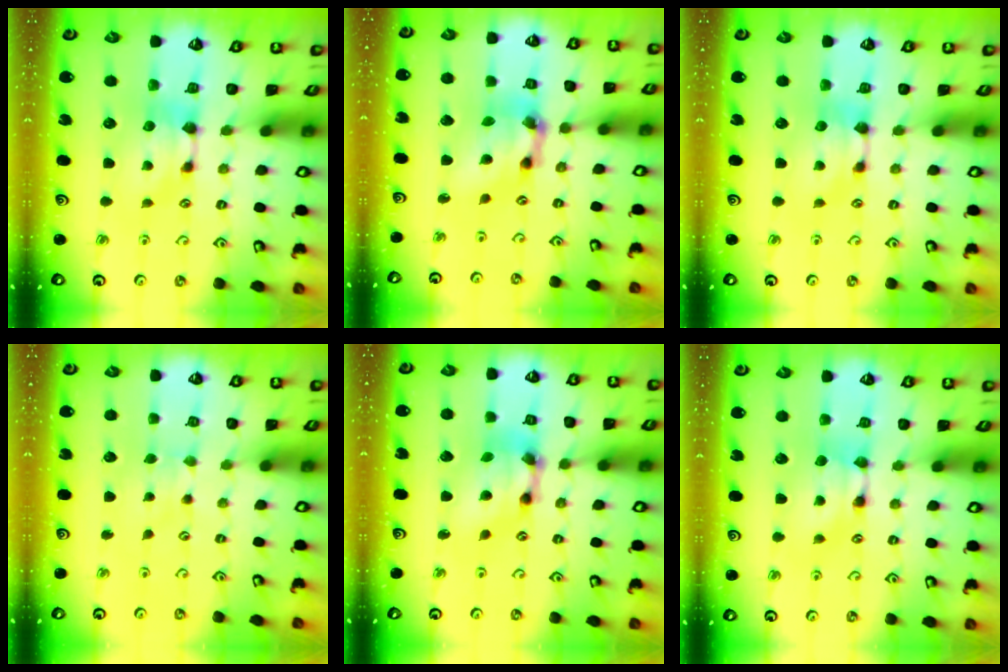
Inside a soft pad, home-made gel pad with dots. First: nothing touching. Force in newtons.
{"total": 7.6, "press": 7.2, "slide": 2.3}
{"total": 0.0}
{"total": 2.3, "press": 2.3, "slide": 0.1}
{"total": 8.4, "press": 7.8, "slide": 2.9}
{"total": 1.7, "press": 1.7, "slide": 0.1}